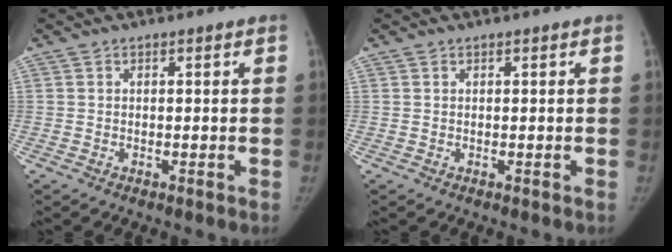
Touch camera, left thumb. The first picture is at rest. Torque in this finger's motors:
{"motor_torque": [0.14, 0.14, 0.18, 0.18, 0.00]}